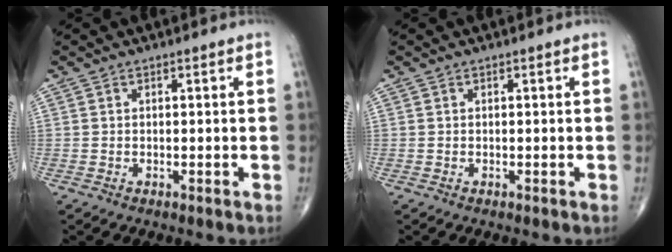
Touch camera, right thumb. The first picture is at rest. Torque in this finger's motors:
{"motor_torque": [0.02, 0.02, -0.01, -0.01, 0.00]}